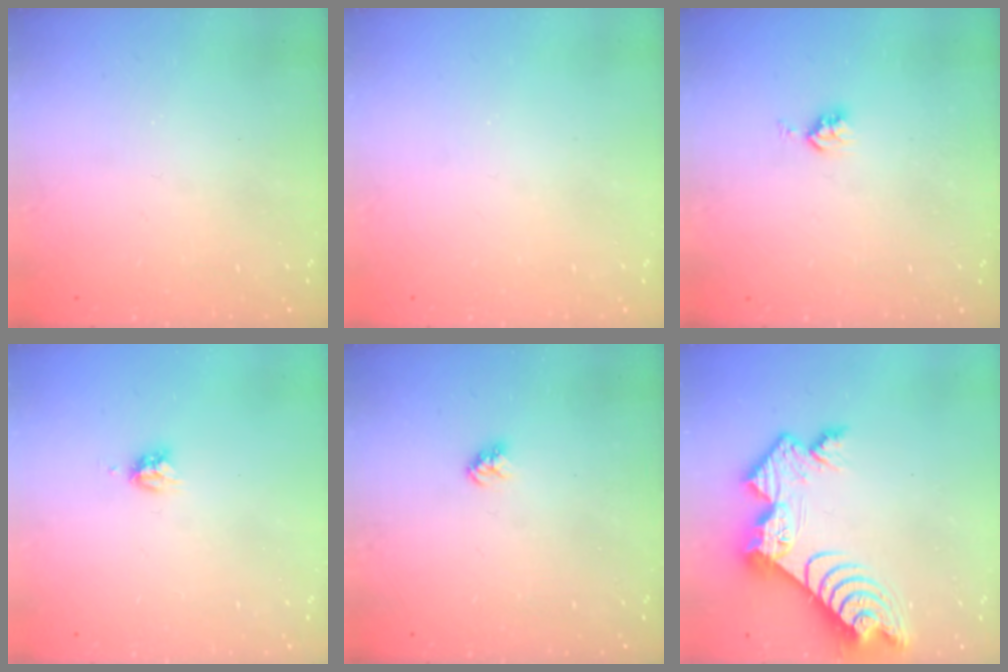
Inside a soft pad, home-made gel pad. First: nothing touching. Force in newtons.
{"total": 0.0}
{"total": 4.4, "press": 4.3, "slide": 0.6}
{"total": 4.2, "press": 4.2, "slide": 0.1}
{"total": 3.2, "press": 3.1, "slide": 0.3}
{"total": 13.4, "press": 13.4, "slide": 1.2}